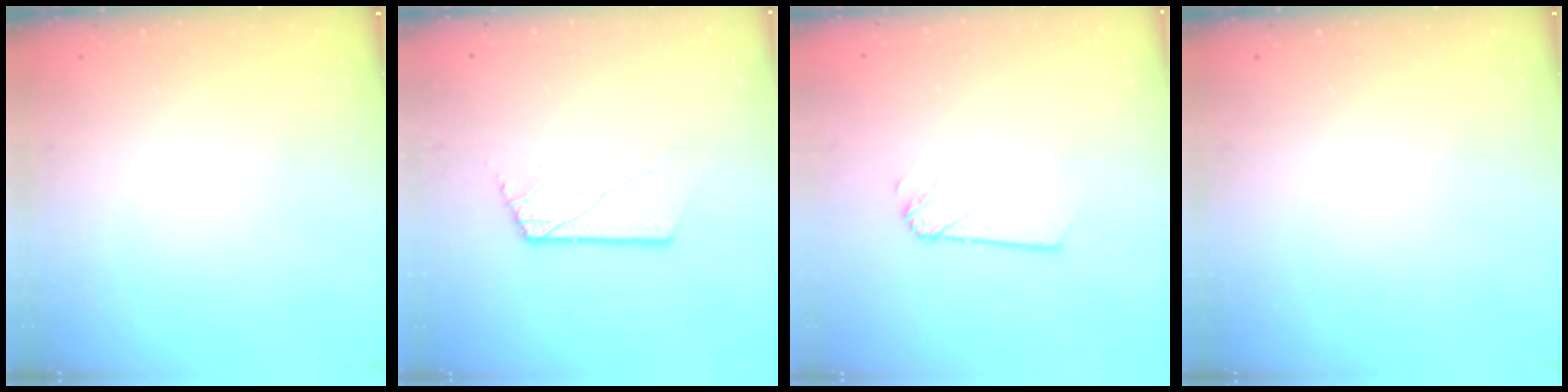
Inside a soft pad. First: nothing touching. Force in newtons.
{"total": 2.4, "press": 2.4, "slide": 0.2}
{"total": 1.4, "press": 1.4, "slide": 0.1}
{"total": 0.0}